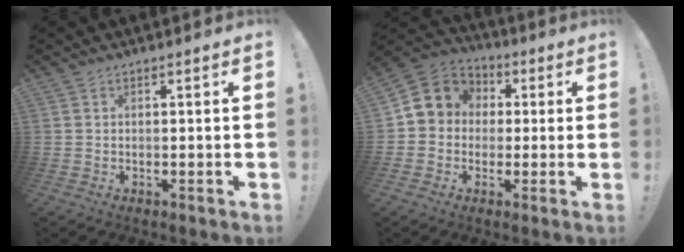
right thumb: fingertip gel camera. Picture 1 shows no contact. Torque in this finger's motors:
{"motor_torque": [0.06, 0.21, 0.27, -0.23, 0.02]}